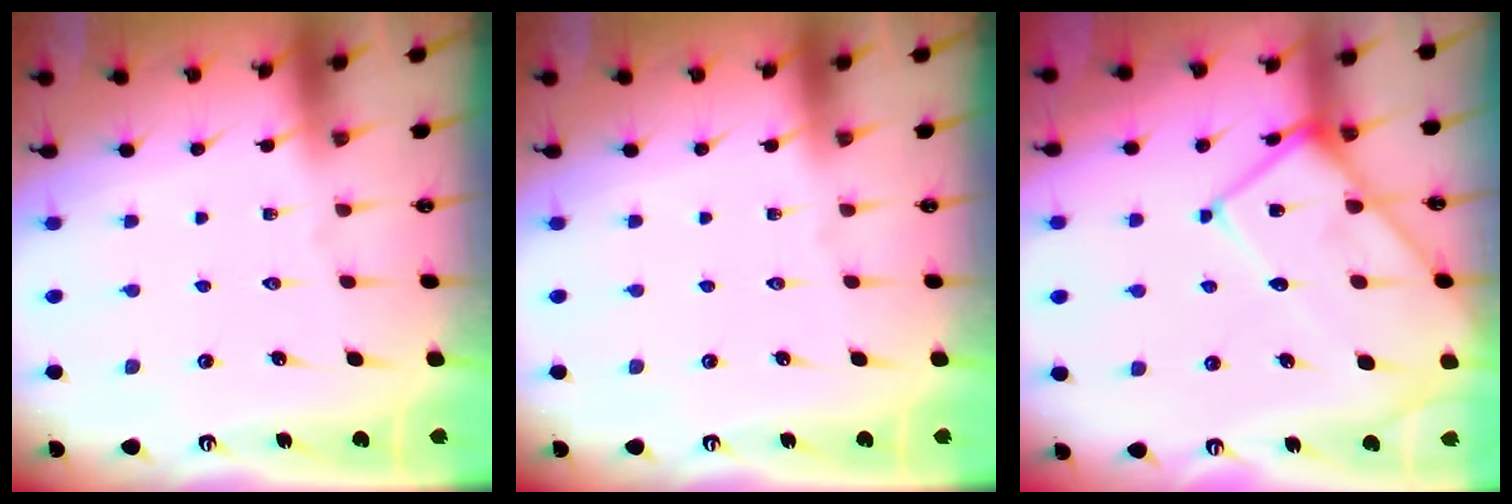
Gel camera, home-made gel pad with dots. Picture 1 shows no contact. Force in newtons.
{"total": 0.0}
{"total": 15.6, "press": 15.5, "slide": 1.6}